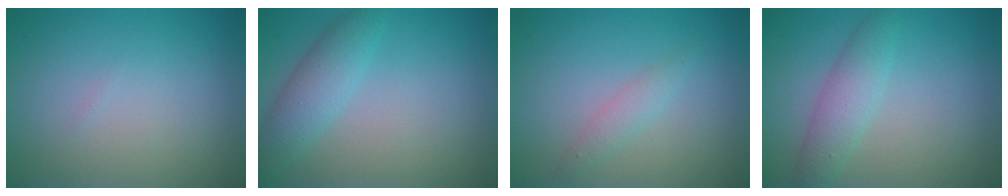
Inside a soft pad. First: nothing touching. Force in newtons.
{"total": 3.3, "press": 3.3, "slide": 0.1}
{"total": 1.4, "press": 1.4, "slide": 0.0}
{"total": 3.0, "press": 3.0, "slide": 0.1}